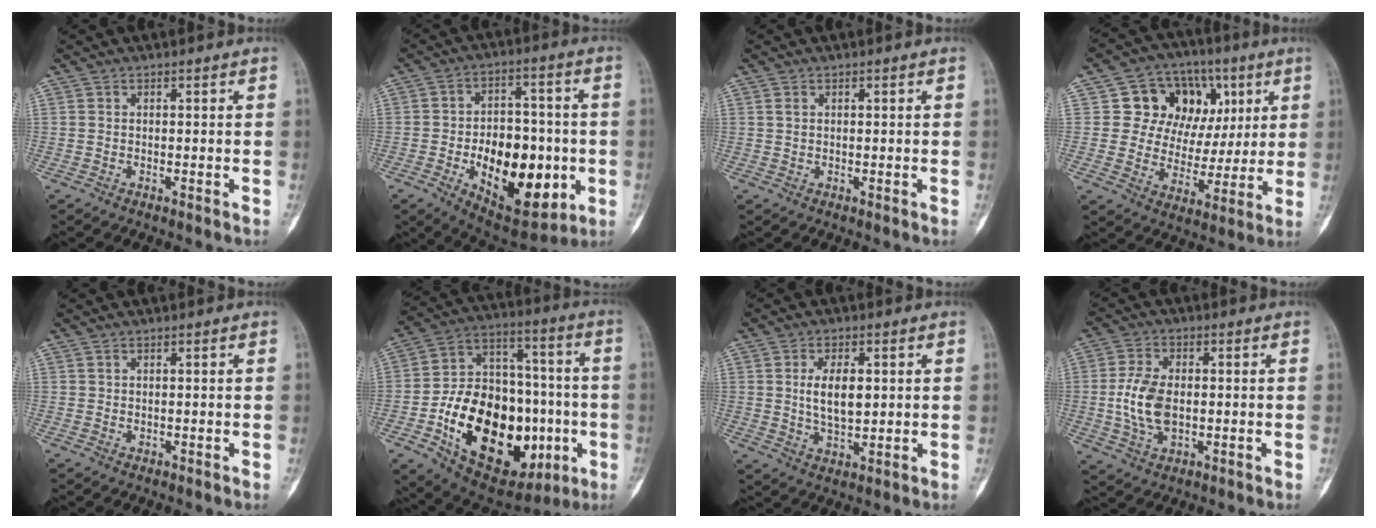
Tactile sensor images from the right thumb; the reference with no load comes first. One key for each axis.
{"total": 20.9, "fx": -5.0, "fy": 12.0, "fz": 16.4, "tx": -0.201, "ty": 0.018, "tz": -0.054}
{"total": 1.1, "fx": 0.4, "fy": 0.7, "fz": 0.7, "tx": -0.017, "ty": 0.003, "tz": 0.010}
{"total": 16.0, "fx": 4.9, "fy": 12.7, "fz": 8.3, "tx": -0.070, "ty": 0.007, "tz": 0.086}
{"total": 0.0}
{"total": 31.4, "fx": -8.2, "fy": 18.6, "fz": 23.9, "tx": -0.395, "ty": 0.025, "tz": -0.110}
{"total": 7.3, "fx": 1.2, "fy": 3.7, "fz": 6.1, "tx": -0.100, "ty": -0.011, "tz": 0.025}
{"total": 9.3, "fx": -0.5, "fy": 5.5, "fz": 7.5, "tx": -0.149, "ty": 0.001, "tz": -0.009}